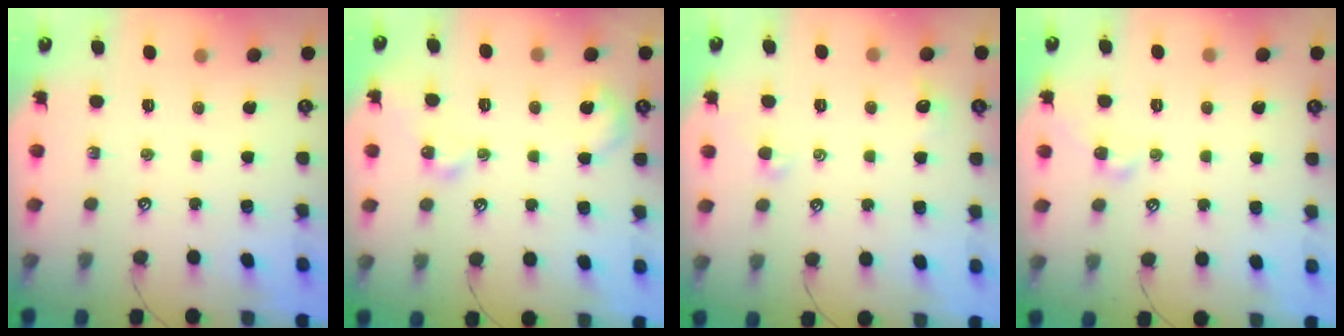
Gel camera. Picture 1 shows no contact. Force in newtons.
{"total": 6.8, "press": 6.8, "slide": 0.6}
{"total": 1.0, "press": 0.8, "slide": 0.7}
{"total": 1.9, "press": 1.8, "slide": 0.5}